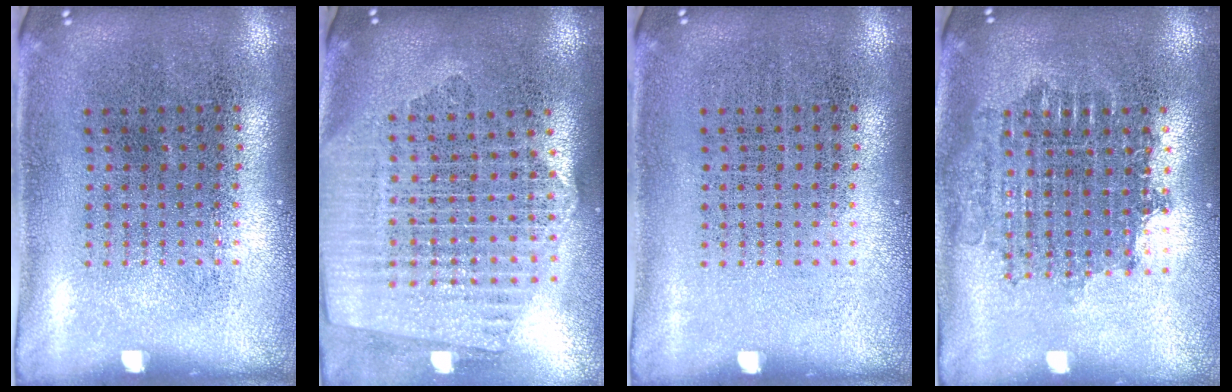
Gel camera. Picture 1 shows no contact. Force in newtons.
{"total": 2.3, "press": 2.0, "slide": 1.1}
{"total": 0.0}
{"total": 1.7, "press": 1.4, "slide": 1.0}